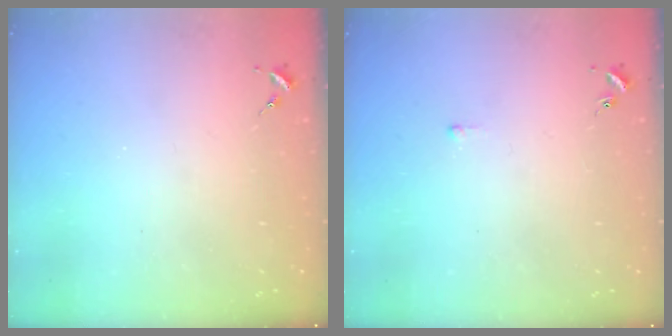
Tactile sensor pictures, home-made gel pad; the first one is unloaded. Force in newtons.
{"total": 1.8, "press": 1.8, "slide": 0.3}